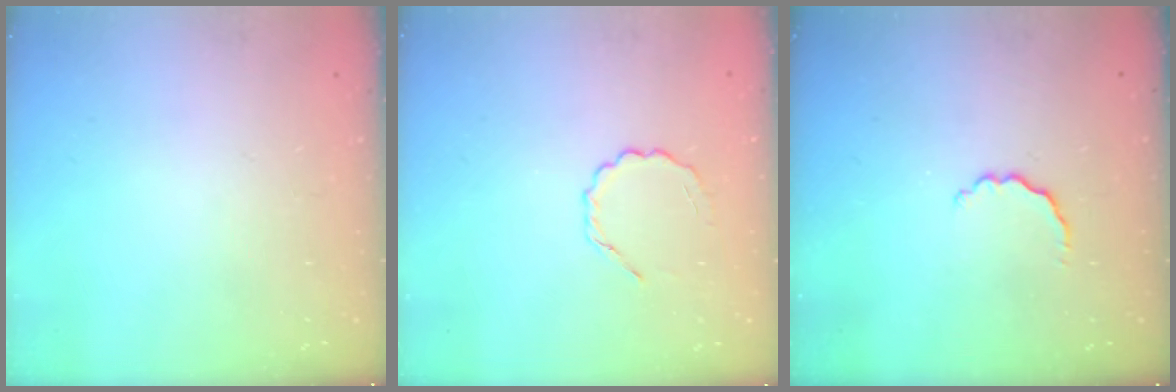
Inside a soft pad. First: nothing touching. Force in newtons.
{"total": 2.5, "press": 2.3, "slide": 0.9}
{"total": 2.7, "press": 2.6, "slide": 0.8}